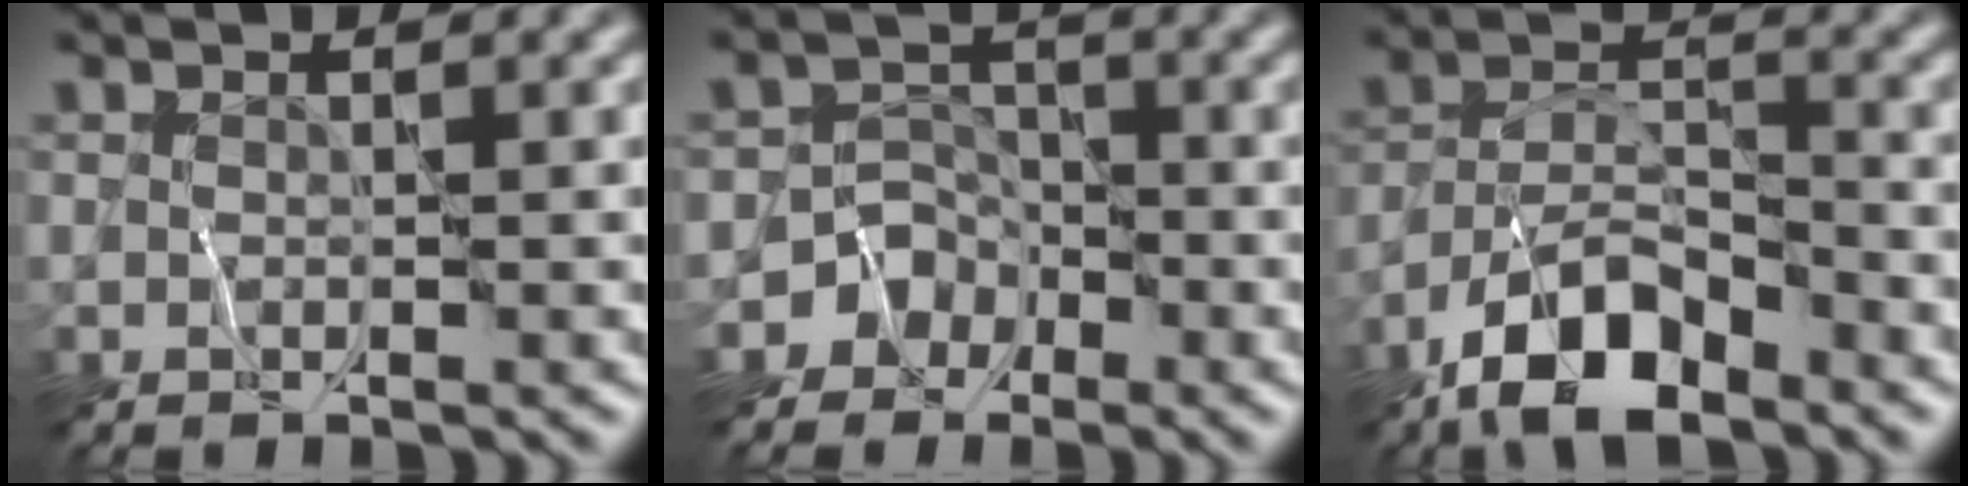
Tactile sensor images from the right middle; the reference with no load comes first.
{"total": 4.2, "force": [-2.6, 3.3, -0.2], "torque": [0.040, 0.009, -0.058]}
{"total": 6.9, "force": [-4.9, 2.5, 4.2], "torque": [-0.067, 0.001, -0.099]}